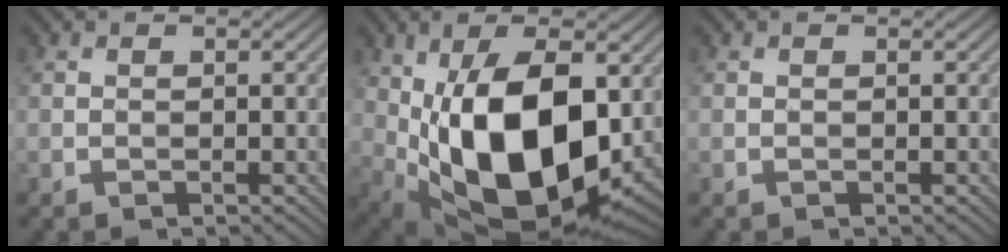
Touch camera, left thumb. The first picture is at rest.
{"total": 18.1, "force": [-0.7, 10.1, 15.0], "torque": [-0.253, -0.031, 0.001]}
{"total": 0.0}